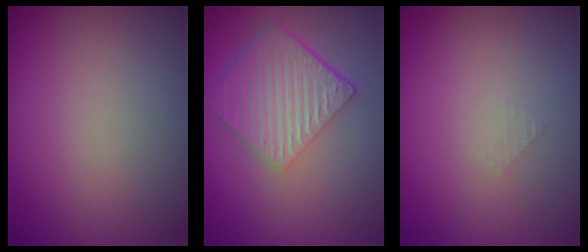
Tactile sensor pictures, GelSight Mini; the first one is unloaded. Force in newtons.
{"total": 6.0, "press": 4.2, "slide": 4.2}
{"total": 0.5, "press": 0.5, "slide": 0.1}